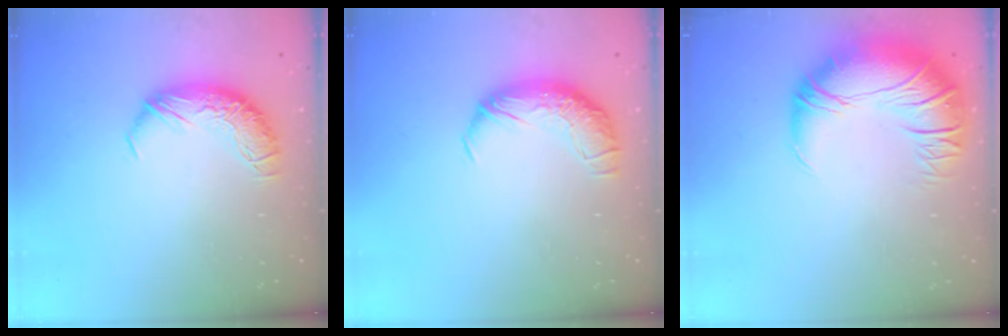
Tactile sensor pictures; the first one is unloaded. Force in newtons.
{"total": 1.5, "press": 0.2, "slide": 1.5}
{"total": 7.1, "press": 6.0, "slide": 3.9}